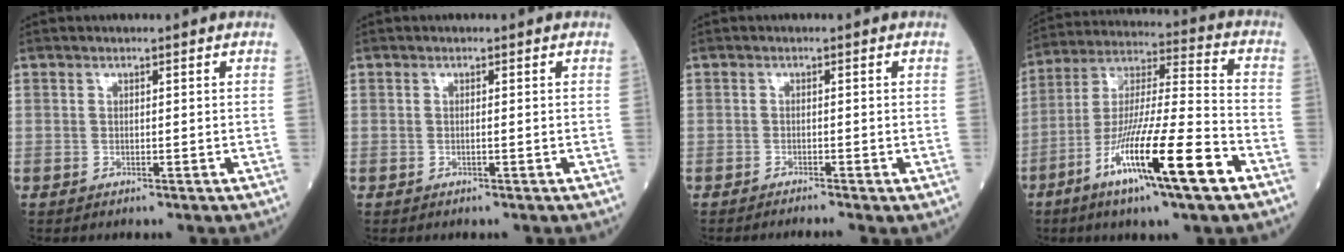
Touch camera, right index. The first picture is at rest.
{"total": 0.0}
{"total": 1.9, "force": [-1.5, -0.3, 1.0], "torque": [-0.022, -0.003, -0.027]}
{"total": 18.0, "force": [-8.9, 0.8, 15.6], "torque": [-0.303, -0.030, -0.159]}